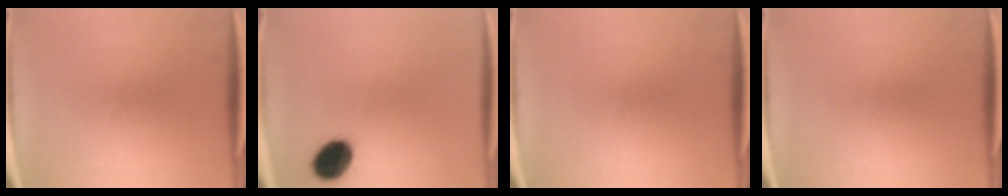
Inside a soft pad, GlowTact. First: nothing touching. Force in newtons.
{"total": 9.3}
{"total": 0.0}
{"total": 0.0}